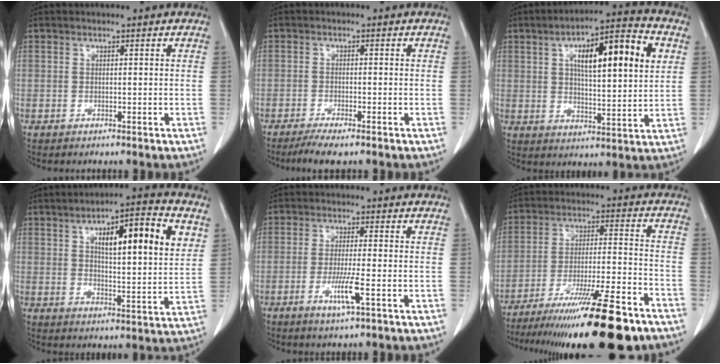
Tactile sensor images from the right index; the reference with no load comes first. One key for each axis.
{"total": 4.4, "fx": -3.4, "fy": 0.3, "fz": 2.8, "tx": -0.047, "ty": -0.009, "tz": -0.057}
{"total": 16.1, "fx": 5.2, "fy": 3.4, "fz": 14.8, "tx": -0.230, "ty": 0.023, "tz": 0.077}
{"total": 15.3, "fx": 6.1, "fy": 2.9, "fz": 13.7, "tx": -0.202, "ty": 0.010, "tz": 0.088}
{"total": 5.0, "fx": -1.9, "fy": -0.2, "fz": 4.6, "tx": -0.089, "ty": -0.012, "tz": -0.036}
{"total": 22.3, "fx": -17.2, "fy": 1.2, "fz": 14.2, "tx": -0.184, "ty": -0.021, "tz": -0.272}